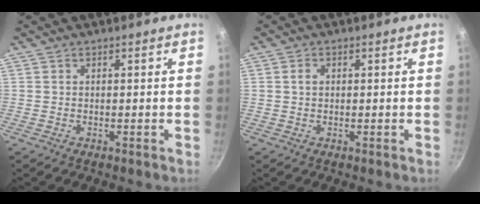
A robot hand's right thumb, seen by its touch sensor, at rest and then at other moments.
{"total": 1.6, "force": [0.4, 1.3, 1.0], "torque": [-0.014, 0.006, 0.005]}